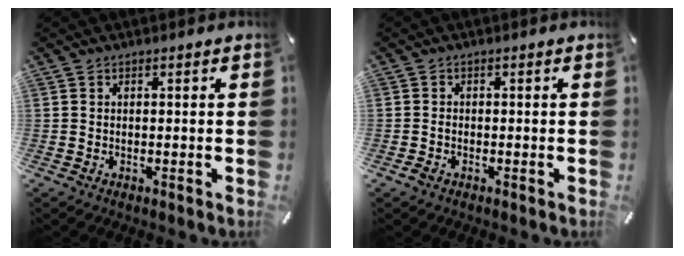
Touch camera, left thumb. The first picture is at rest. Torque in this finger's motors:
{"motor_torque": [0.06, 0.13, -0.43, 0.52, -0.02]}